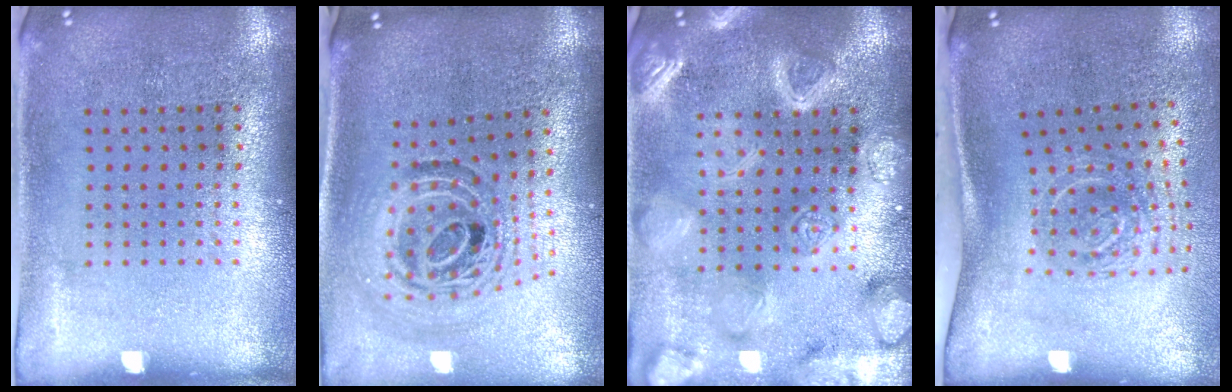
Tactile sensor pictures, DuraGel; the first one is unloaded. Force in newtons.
{"total": 1.5, "press": 1.2, "slide": 0.8}
{"total": 5.6, "press": 5.6, "slide": 0.6}
{"total": 2.0, "press": 1.3, "slide": 1.5}